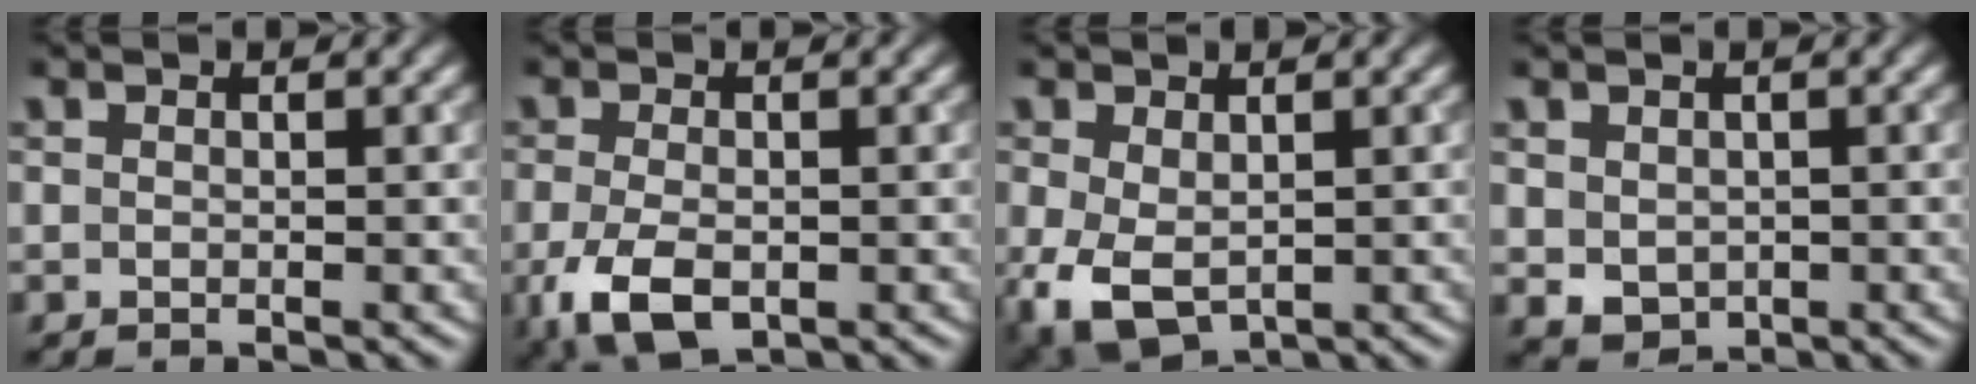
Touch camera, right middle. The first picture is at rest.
{"total": 5.4, "force": [-2.1, 2.9, 4.0], "torque": [-0.090, -0.013, -0.037]}
{"total": 5.3, "force": [-1.0, 3.4, 3.9], "torque": [-0.096, -0.016, -0.011]}
{"total": 2.2, "force": [0.2, 1.9, 1.1], "torque": [-0.025, -0.005, 0.008]}